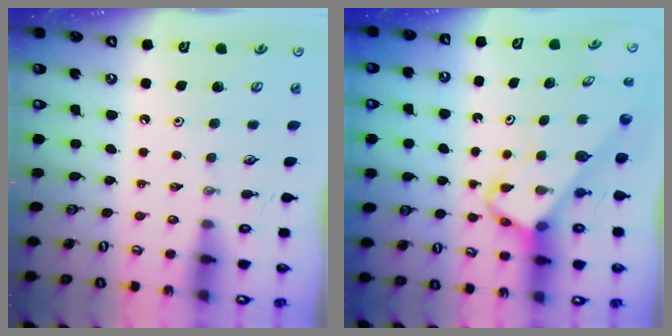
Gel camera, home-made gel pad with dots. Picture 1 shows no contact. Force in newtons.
{"total": 4.5, "press": 4.5, "slide": 0.3}